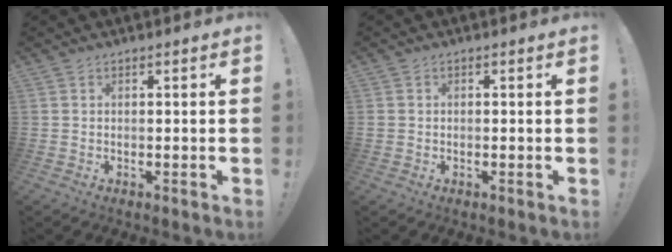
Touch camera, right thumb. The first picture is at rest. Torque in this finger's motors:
{"motor_torque": [-0.32, -0.19, -0.29, 0.23, 0.09]}